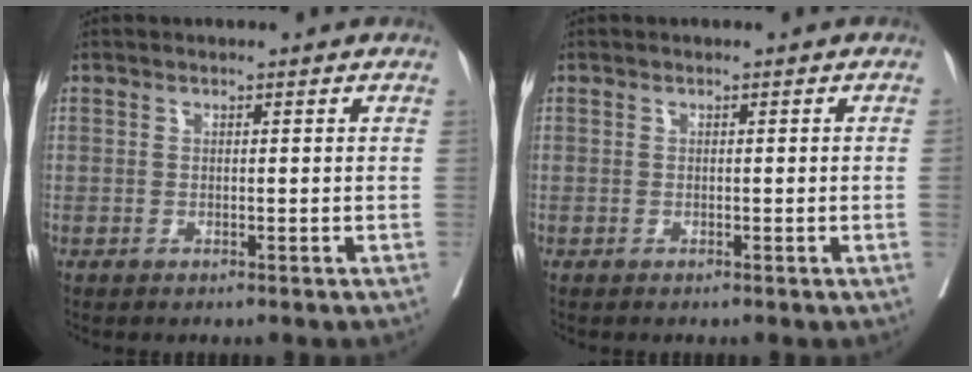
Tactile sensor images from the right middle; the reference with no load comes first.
{"total": 0.5, "force": [0.0, -0.2, 0.5], "torque": [-0.003, 0.001, -0.001]}